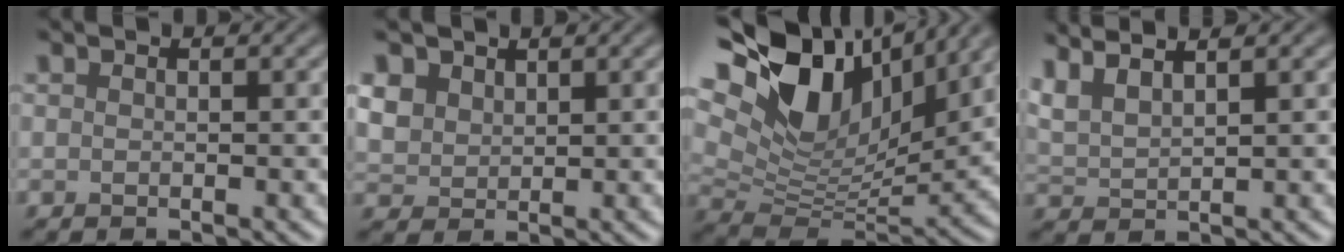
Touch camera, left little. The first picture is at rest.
{"total": 3.1, "force": [1.7, 2.3, 1.2], "torque": [-0.047, -0.002, 0.041]}
{"total": 15.7, "force": [8.4, 8.7, 10.0], "torque": [-0.227, 0.041, 0.148]}
{"total": 4.4, "force": [3.6, 1.2, 2.3], "torque": [-0.047, 0.024, 0.051]}